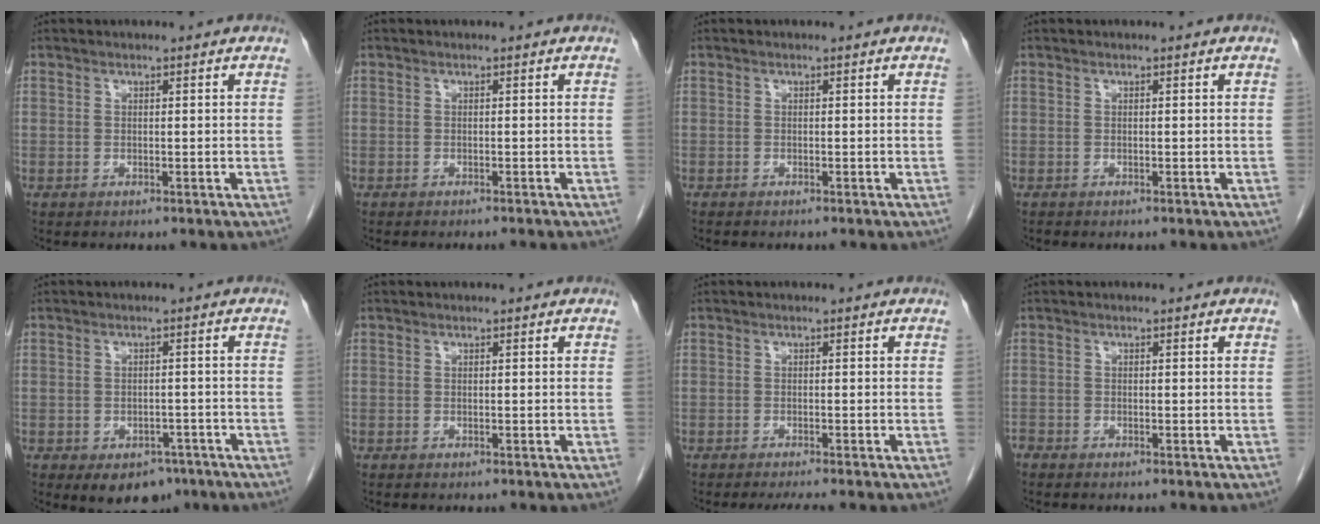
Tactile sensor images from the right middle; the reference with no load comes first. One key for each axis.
{"total": 3.6, "fx": -3.3, "fy": 0.2, "fz": 1.5, "tx": -0.016, "ty": -0.002, "tz": -0.042}
{"total": 0.6, "fx": -0.6, "fy": 0.1, "fz": 0.2, "tx": -0.008, "ty": -0.001, "tz": -0.009}
{"total": 0.0}
{"total": 6.4, "fx": -4.0, "fy": 4.0, "fz": 3.0, "tx": -0.029, "ty": 0.004, "tz": -0.047}
{"total": 0.0}
{"total": 3.0, "fx": -2.6, "fy": -0.1, "fz": 1.5, "tx": -0.019, "ty": -0.006, "tz": -0.039}
{"total": 0.9, "fx": -0.9, "fy": 0.2, "fz": 0.1, "tx": -0.004, "ty": -0.002, "tz": -0.017}